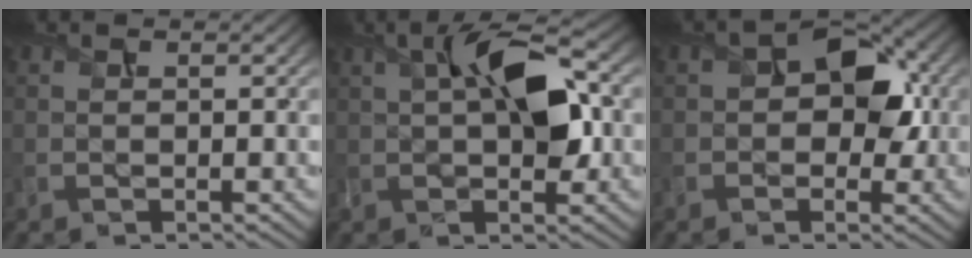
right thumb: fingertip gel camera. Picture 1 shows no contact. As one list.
[{"total": 9.0, "force": [1.1, 3.5, 8.2], "torque": [-0.140, 0.019, 0.009]}, {"total": 6.2, "force": [0.3, 4.2, 4.5], "torque": [-0.053, 0.003, -0.002]}]